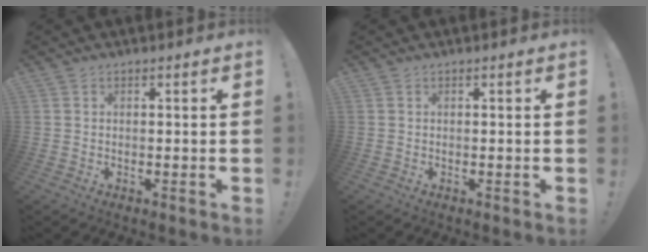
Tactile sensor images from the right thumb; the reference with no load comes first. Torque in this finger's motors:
{"motor_torque": [0.00, 0.00, 0.01, 0.00, 0.02]}